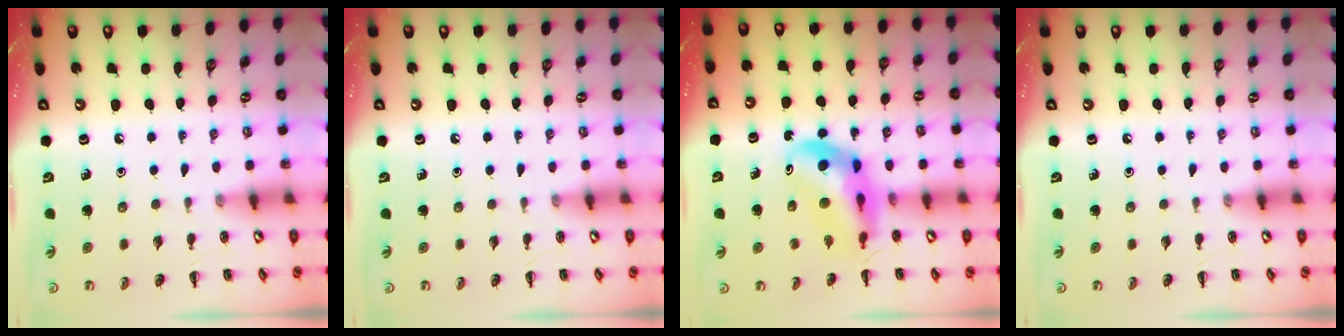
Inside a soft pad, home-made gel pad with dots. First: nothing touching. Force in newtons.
{"total": 0.0}
{"total": 9.5, "press": 9.1, "slide": 2.7}
{"total": 0.0}